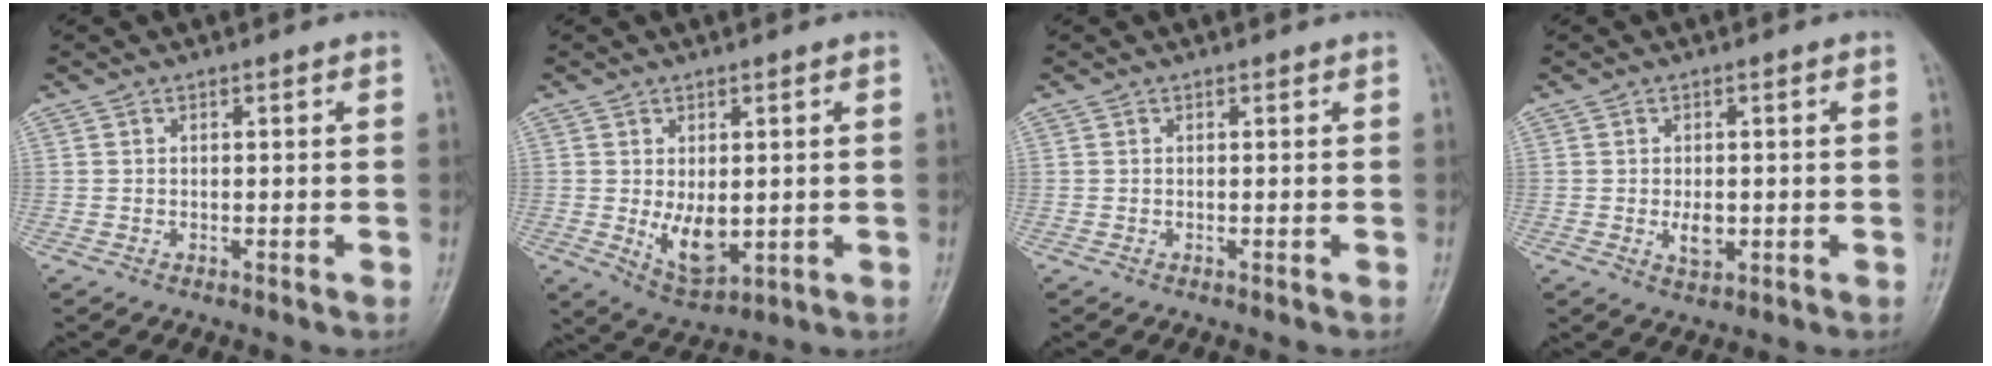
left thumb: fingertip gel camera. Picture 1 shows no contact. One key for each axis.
{"total": 8.2, "fx": -0.5, "fy": 4.4, "fz": 6.9, "tx": -0.096, "ty": -0.011, "tz": 0.008}
{"total": 0.0}
{"total": 4.0, "fx": -0.6, "fy": 2.2, "fz": 3.3, "tx": -0.048, "ty": 0.000, "tz": -0.005}